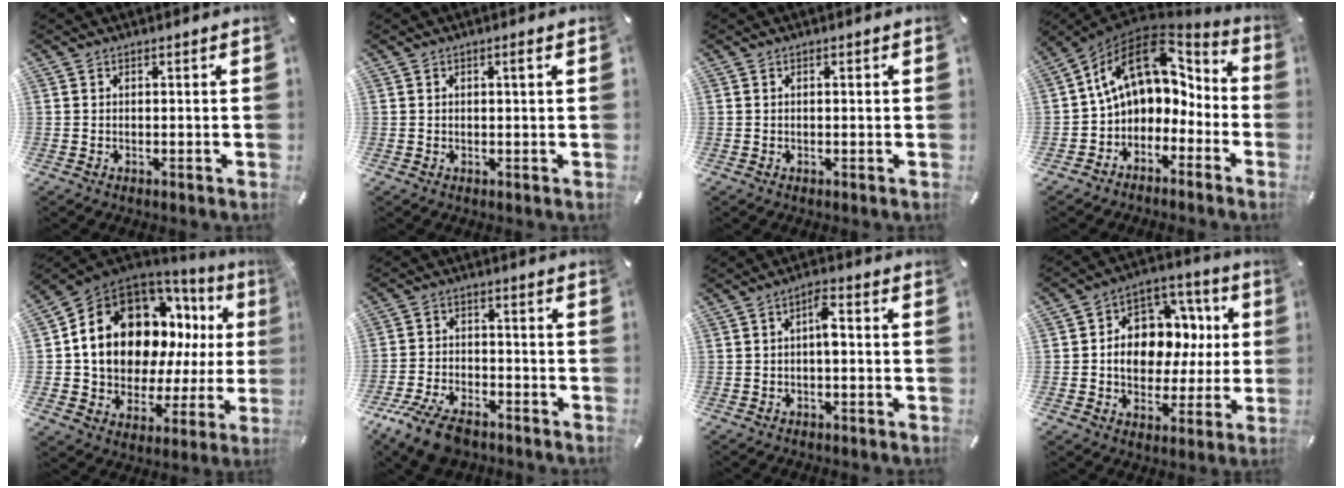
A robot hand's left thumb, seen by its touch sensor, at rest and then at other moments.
{"total": 1.4, "force": [0.4, 0.3, 1.3], "torque": [-0.026, 0.003, 0.006]}
{"total": 0.5, "force": [0.0, 0.2, 0.5], "torque": [-0.009, 0.002, -0.001]}
{"total": 13.8, "force": [4.3, 9.9, 8.5], "torque": [-0.146, -0.018, 0.075]}
{"total": 19.3, "force": [6.3, 13.5, 12.3], "torque": [-0.216, -0.056, 0.122]}
{"total": 9.5, "force": [-6.9, 4.3, 4.9], "torque": [-0.100, 0.032, -0.130]}
{"total": 4.5, "force": [-0.3, 1.9, 4.1], "torque": [-0.069, 0.013, -0.009]}
{"total": 12.5, "force": [0.0, 10.7, 6.6], "torque": [-0.104, -0.006, 0.009]}